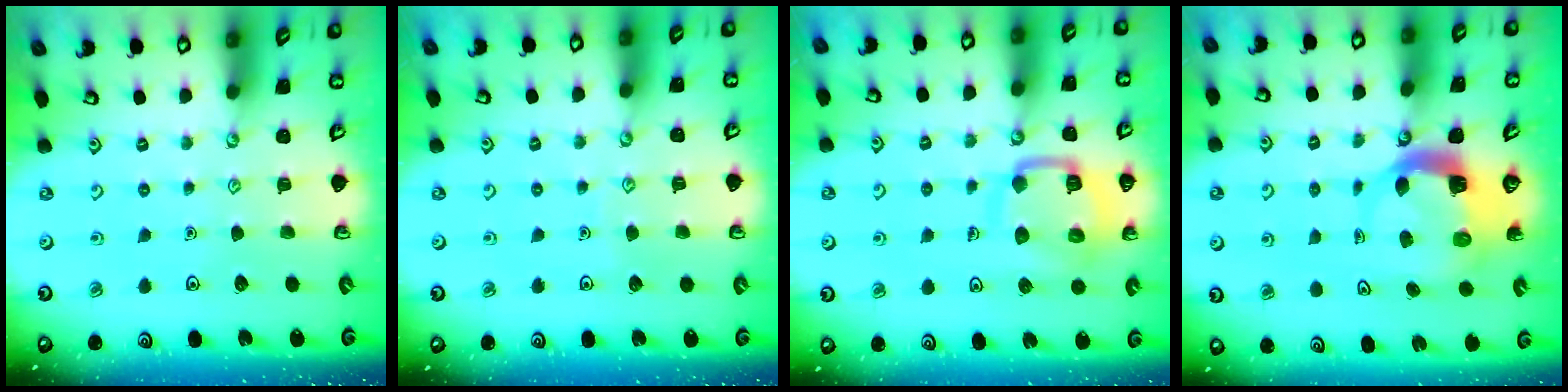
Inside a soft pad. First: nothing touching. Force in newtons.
{"total": 3.1, "press": 3.1, "slide": 0.3}
{"total": 12.6, "press": 12.5, "slide": 1.4}
{"total": 5.8, "press": 5.8, "slide": 0.6}